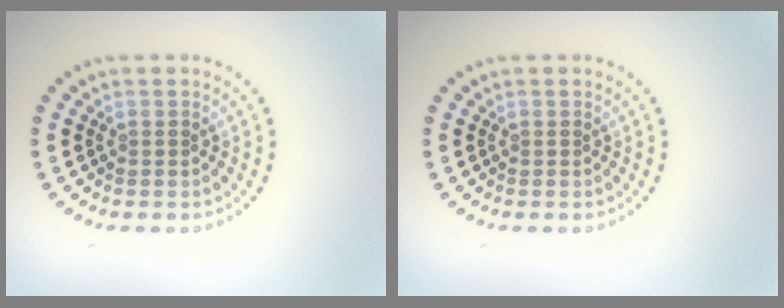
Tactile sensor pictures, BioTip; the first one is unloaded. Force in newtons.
{"total": 0.0}